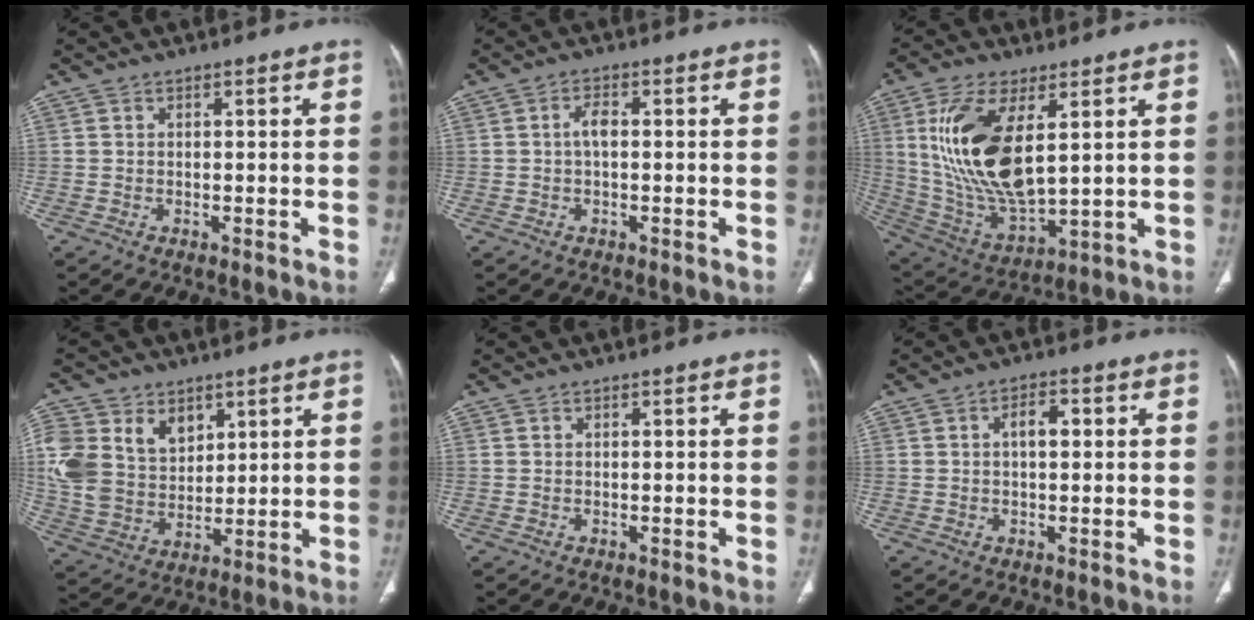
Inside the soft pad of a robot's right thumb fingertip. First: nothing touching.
{"total": 2.5, "force": [0.0, 1.2, 2.2], "torque": [-0.042, 0.006, -0.004]}
{"total": 19.8, "force": [4.8, 8.9, 17.0], "torque": [-0.339, -0.026, 0.105]}
{"total": 17.5, "force": [6.2, 13.1, 9.7], "torque": [-0.201, -0.009, 0.135]}
{"total": 0.0}
{"total": 3.9, "force": [0.7, 1.9, 3.3], "torque": [-0.051, 0.009, 0.010]}